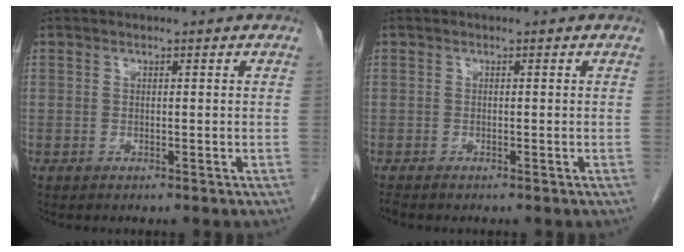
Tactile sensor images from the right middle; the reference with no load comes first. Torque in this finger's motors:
{"motor_torque": [-0.04, 0.14, 0.03, 0.00]}